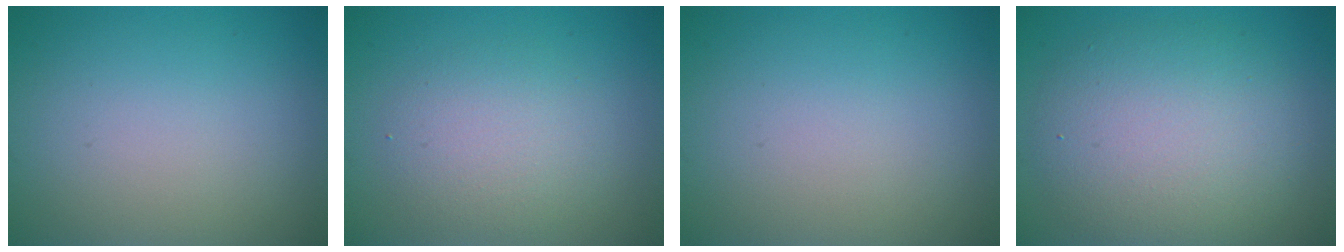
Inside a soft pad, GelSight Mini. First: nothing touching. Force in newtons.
{"total": 3.0, "press": 3.0, "slide": 0.1}
{"total": 0.0}
{"total": 7.1, "press": 7.1, "slide": 0.3}